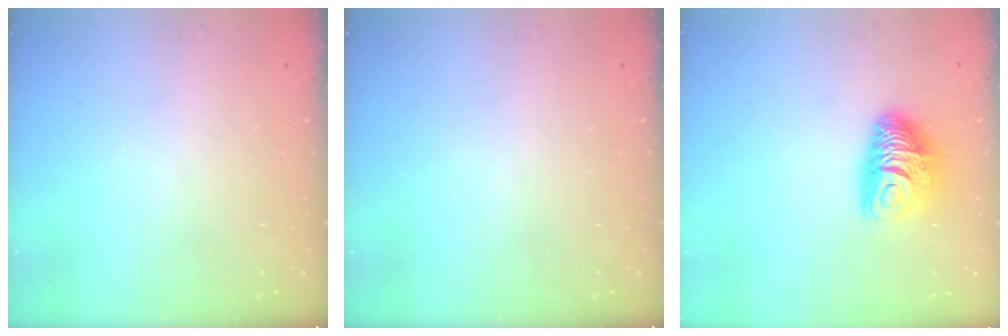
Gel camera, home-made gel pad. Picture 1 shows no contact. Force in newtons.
{"total": 0.0}
{"total": 9.5, "press": 9.5, "slide": 0.4}